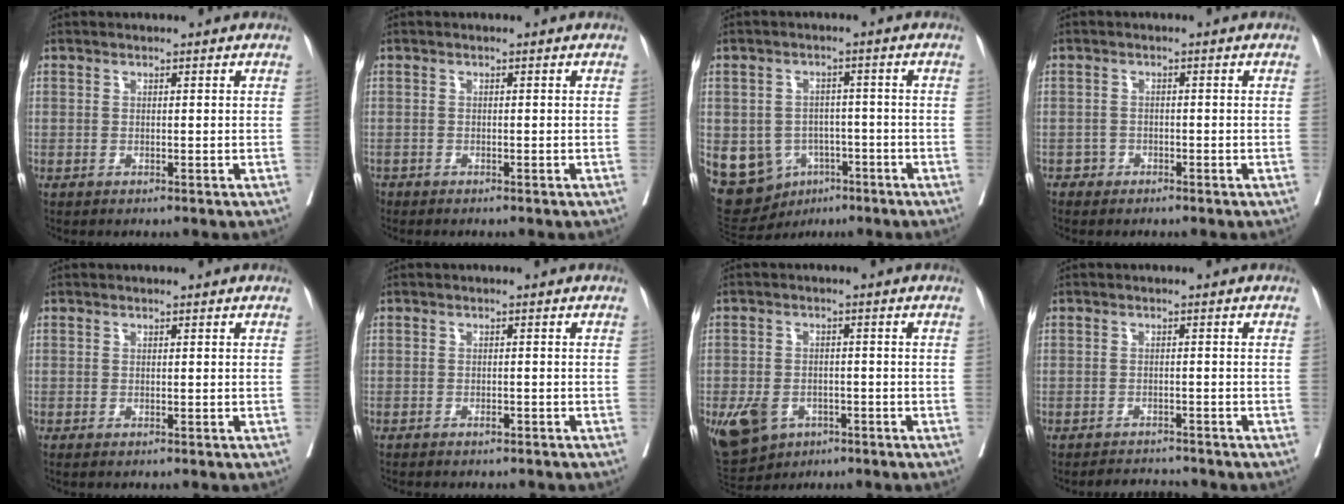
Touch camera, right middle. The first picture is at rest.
{"total": 0.9, "force": [-0.8, 0.4, 0.1], "torque": [-0.008, -0.002, -0.015]}
{"total": 11.5, "force": [-4.3, 9.8, 4.1], "torque": [-0.087, 0.019, -0.051]}
{"total": 1.3, "force": [-0.9, 0.9, -0.1], "torque": [0.003, 0.006, -0.019]}
{"total": 0.0}
{"total": 1.8, "force": [-1.5, 0.5, 0.9], "torque": [-0.018, -0.002, -0.016]}
{"total": 10.2, "force": [-4.8, 7.6, 4.8], "torque": [-0.116, 0.000, -0.066]}
{"total": 2.5, "force": [-2.5, 0.1, -0.2], "torque": [0.002, -0.009, -0.039]}